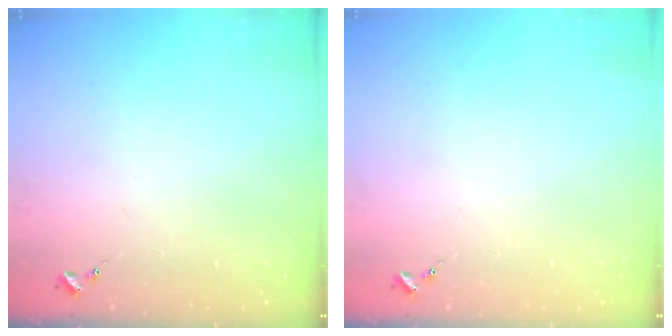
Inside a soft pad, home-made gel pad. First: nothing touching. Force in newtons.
{"total": 0.0}